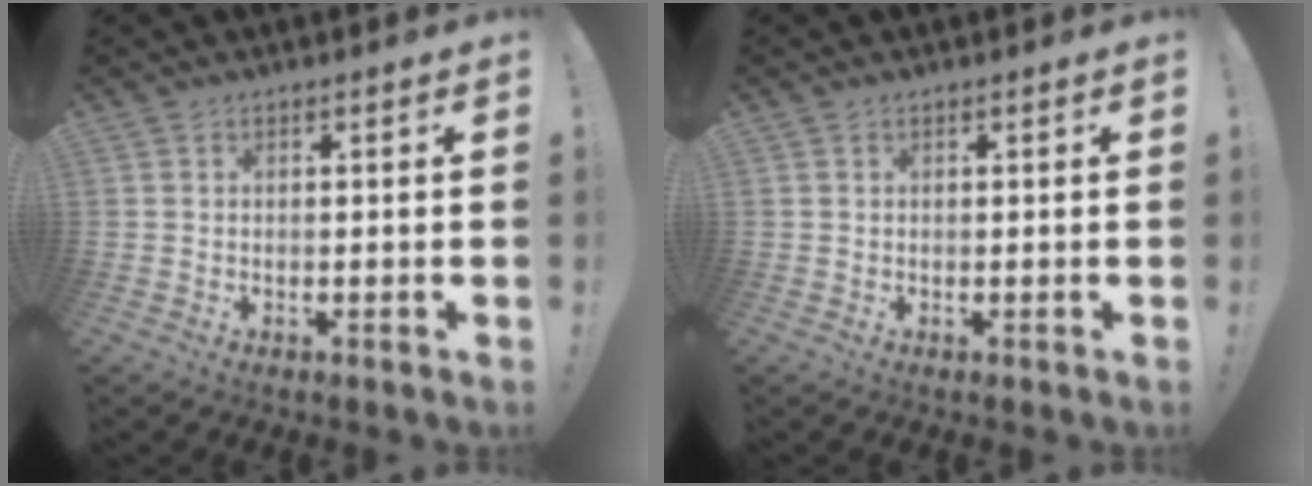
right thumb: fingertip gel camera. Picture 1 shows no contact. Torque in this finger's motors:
{"motor_torque": [-0.04, 0.13, -0.14, 0.09, 0.06]}